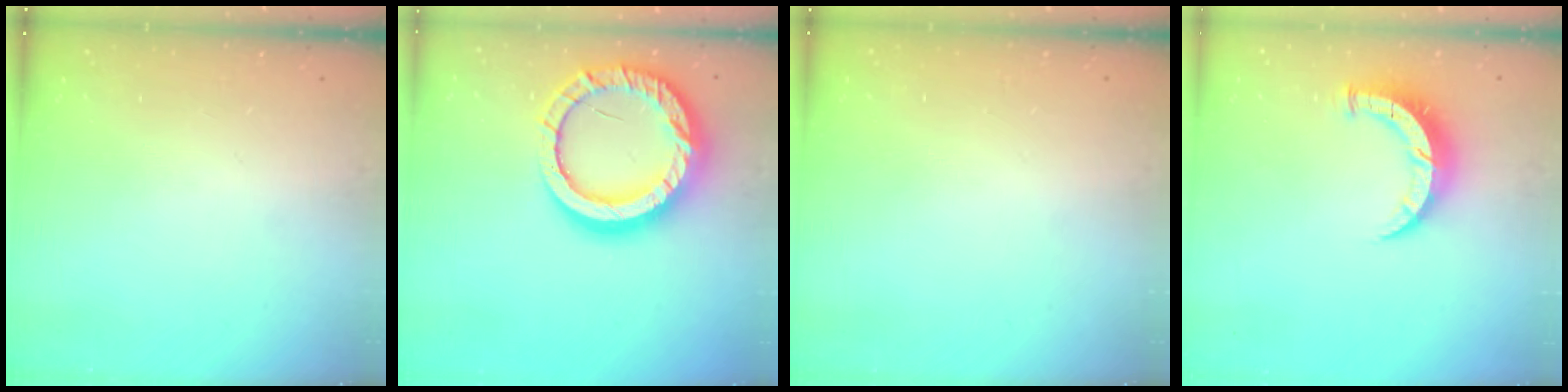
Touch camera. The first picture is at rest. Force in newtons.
{"total": 21.0, "press": 20.9, "slide": 2.1}
{"total": 2.7, "press": 2.7, "slide": 0.2}
{"total": 8.0, "press": 7.9, "slide": 1.0}